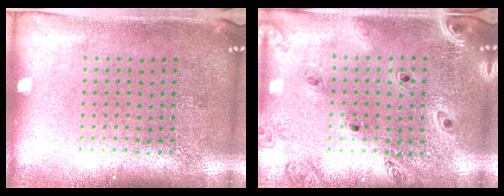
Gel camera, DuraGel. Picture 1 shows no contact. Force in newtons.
{"total": 0.9, "press": 0.9, "slide": 0.1}